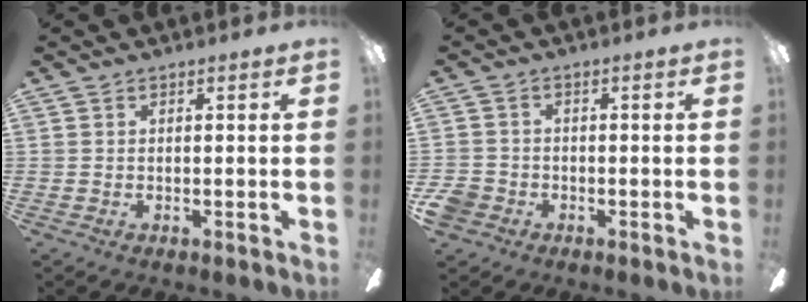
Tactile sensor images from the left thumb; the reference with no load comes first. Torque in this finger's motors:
{"motor_torque": [-0.33, 0.40, 0.11, -0.20, -0.04]}